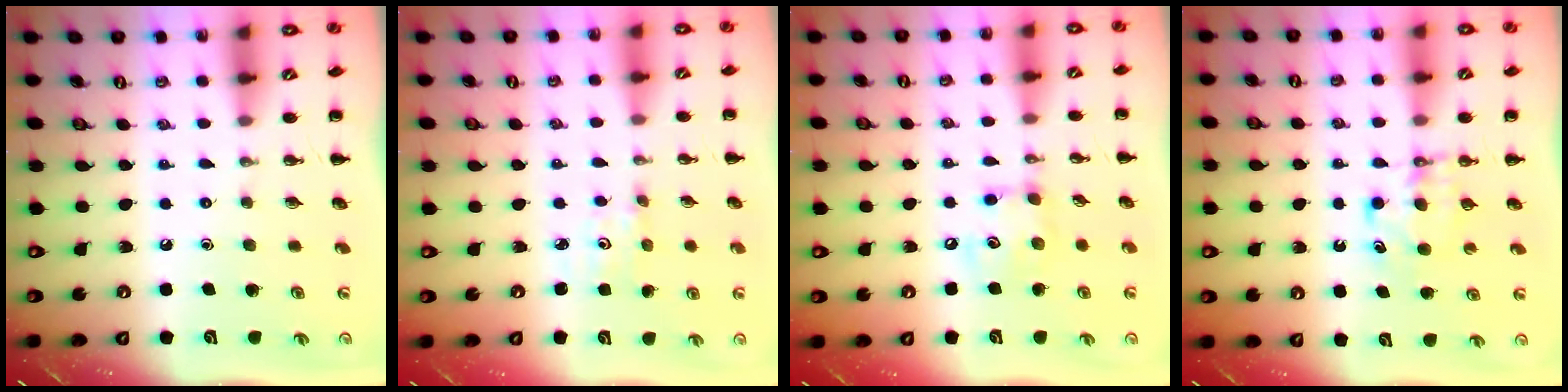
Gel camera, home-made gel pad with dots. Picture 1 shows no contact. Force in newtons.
{"total": 1.2, "press": 1.1, "slide": 0.4}
{"total": 7.7, "press": 7.6, "slide": 0.4}
{"total": 5.2, "press": 5.1, "slide": 0.9}